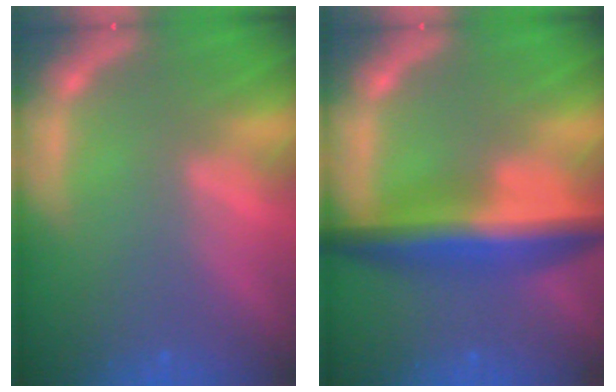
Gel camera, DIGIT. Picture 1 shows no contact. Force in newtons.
{"total": 7.5}